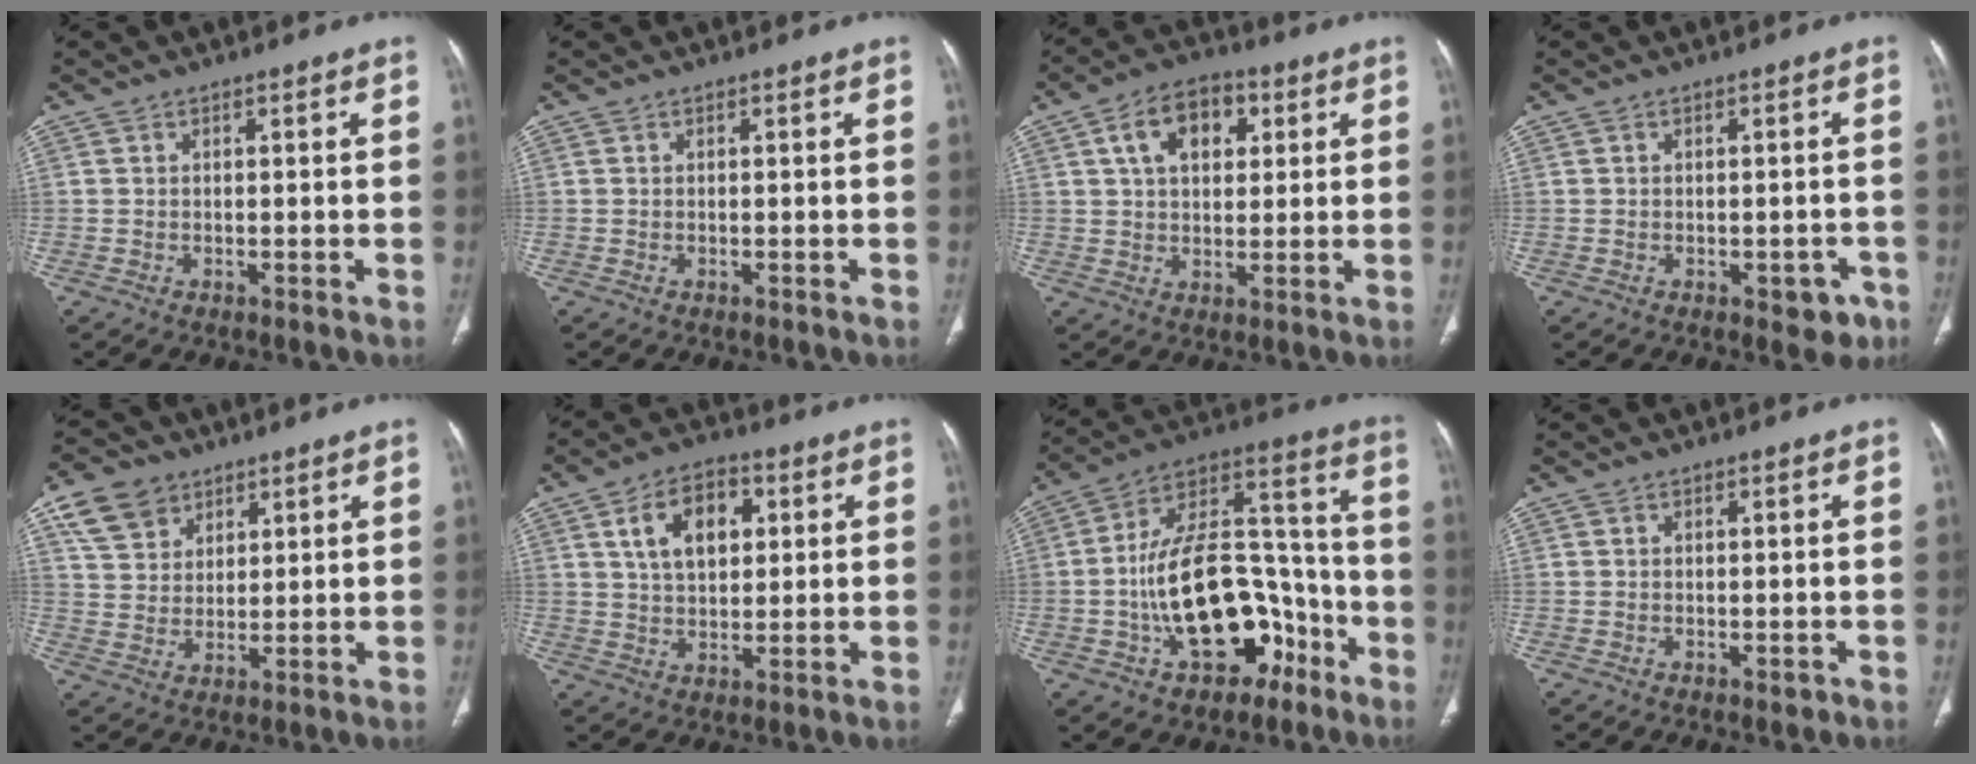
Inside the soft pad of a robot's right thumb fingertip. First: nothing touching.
{"total": 0.0}
{"total": 10.7, "force": [3.7, 6.9, 7.3], "torque": [-0.094, 0.005, 0.055]}
{"total": 4.1, "force": [-1.9, 2.5, 2.6], "torque": [-0.007, 0.009, -0.019]}
{"total": 9.2, "force": [5.1, 6.9, 3.3], "torque": [-0.042, -0.011, 0.100]}
{"total": 10.5, "force": [3.4, 6.6, 7.4], "torque": [-0.098, -0.002, 0.057]}
{"total": 22.3, "force": [-7.6, 13.2, 16.3], "torque": [-0.241, 0.078, -0.110]}
{"total": 0.7, "force": [-0.2, 0.5, 0.4], "torque": [-0.003, 0.000, -0.001]}